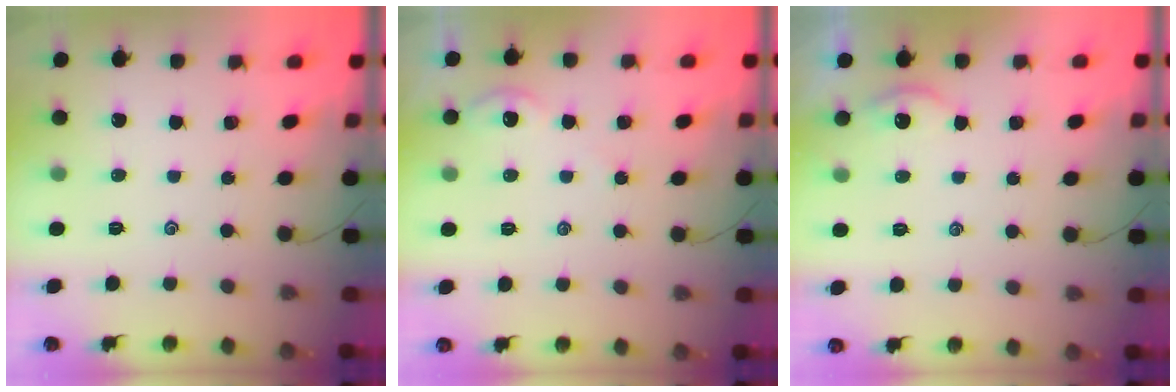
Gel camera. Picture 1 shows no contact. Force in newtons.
{"total": 1.3, "press": 1.2, "slide": 0.4}
{"total": 2.2, "press": 2.2, "slide": 0.3}